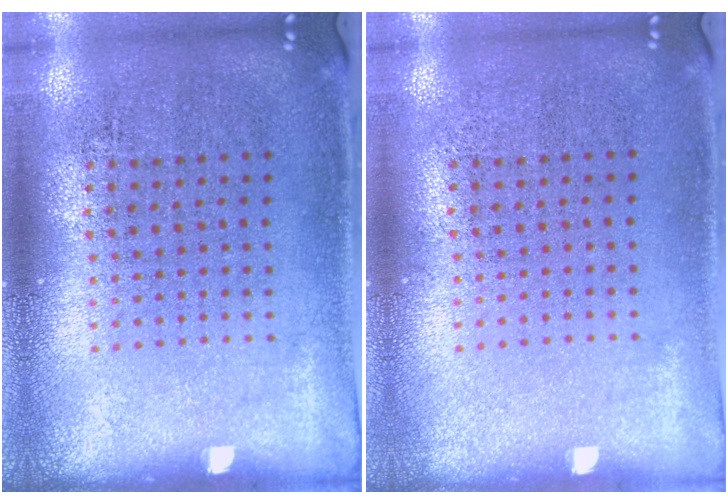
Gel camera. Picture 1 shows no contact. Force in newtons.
{"total": 0.0}